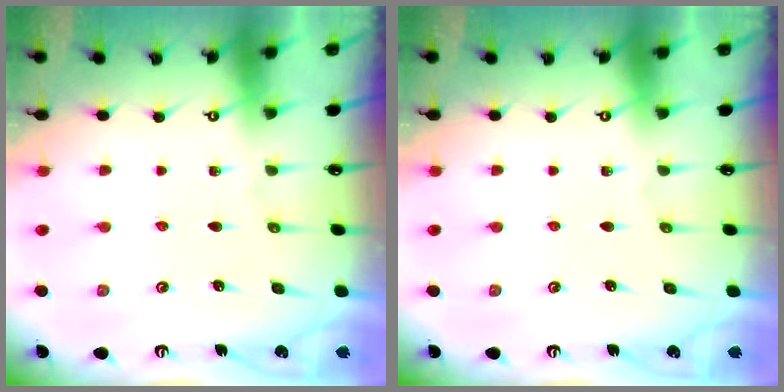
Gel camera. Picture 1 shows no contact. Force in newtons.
{"total": 0.0}